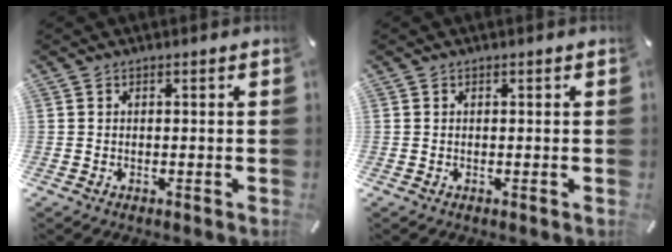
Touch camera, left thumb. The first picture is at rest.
{"total": 0.0}